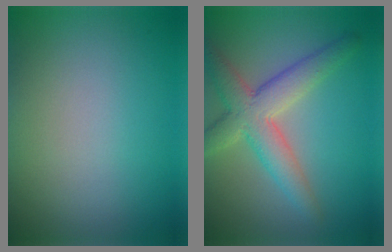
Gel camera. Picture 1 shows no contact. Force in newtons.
{"total": 5.4, "press": 5.4, "slide": 0.4}